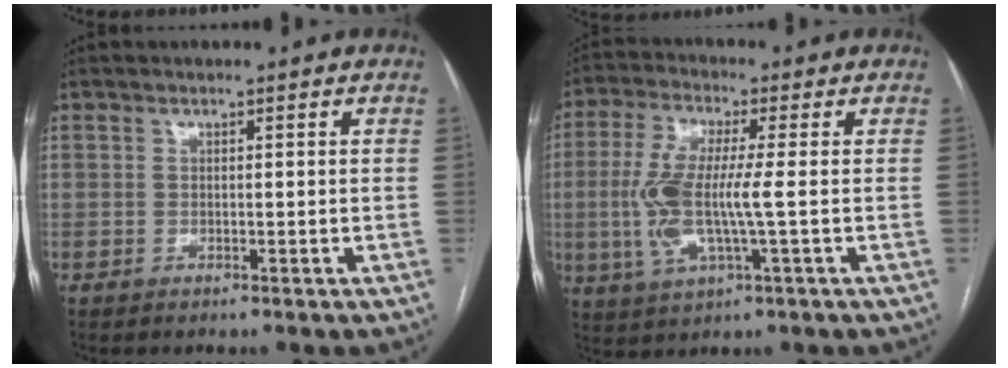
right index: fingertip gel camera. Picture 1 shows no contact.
{"total": 10.1, "force": [-0.8, 1.6, 9.9], "torque": [-0.220, 0.003, -0.017]}